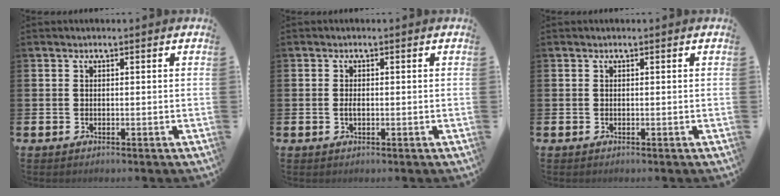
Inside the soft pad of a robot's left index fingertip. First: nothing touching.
{"total": 1.0, "force": [-0.1, 0.5, 0.9], "torque": [-0.017, 0.002, -0.004]}
{"total": 0.0}